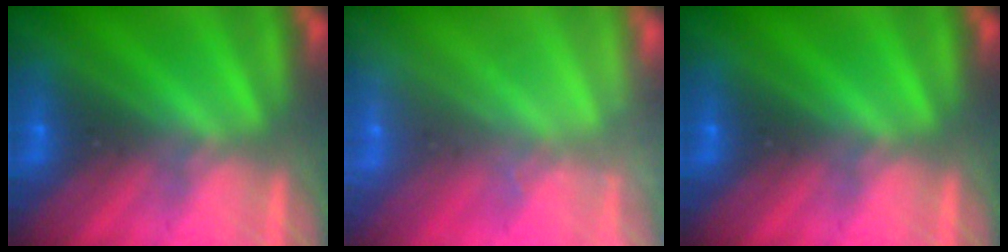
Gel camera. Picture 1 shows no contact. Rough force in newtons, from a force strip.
{"total": 2.3}
{"total": 0.0}